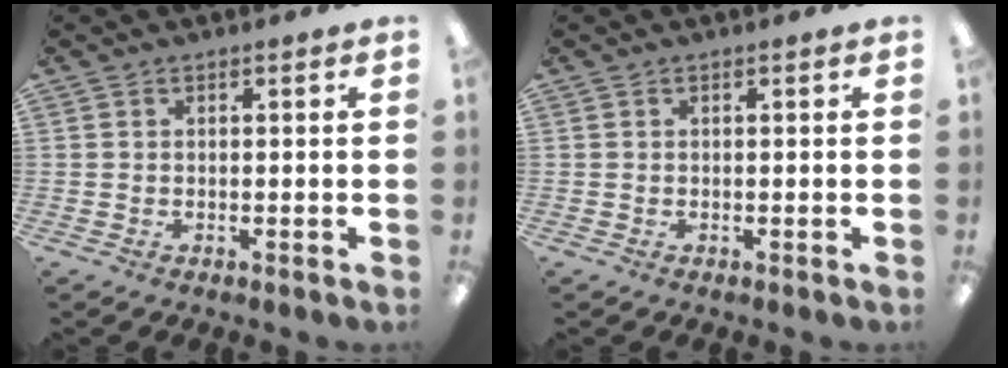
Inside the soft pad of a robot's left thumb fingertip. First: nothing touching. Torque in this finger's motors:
{"motor_torque": [0.00, 0.00, -0.18, 0.15, 0.00]}